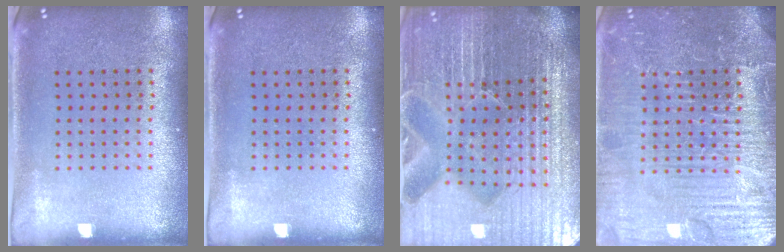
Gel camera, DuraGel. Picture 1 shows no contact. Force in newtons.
{"total": 0.0}
{"total": 7.0, "press": 6.2, "slide": 3.4}
{"total": 7.5, "press": 7.4, "slide": 0.9}